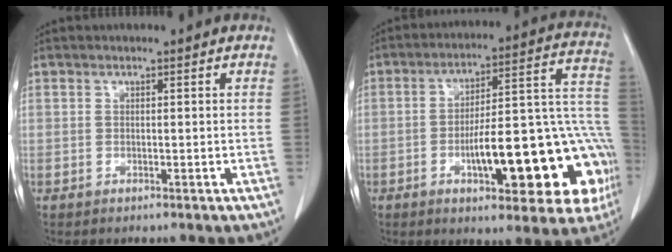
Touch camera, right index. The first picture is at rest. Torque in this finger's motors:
{"motor_torque": [1.29, -0.85, 0.50, 0.21]}